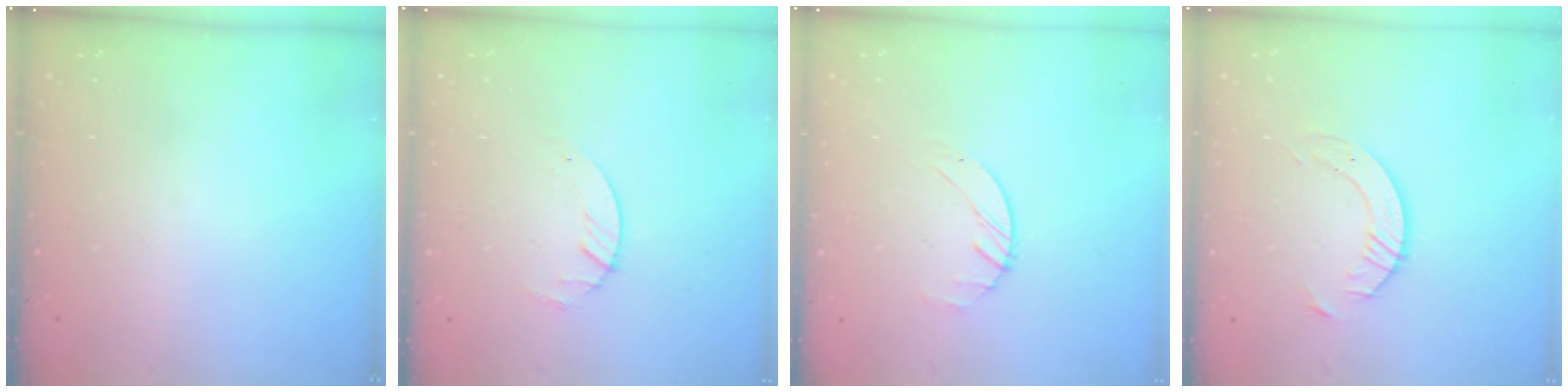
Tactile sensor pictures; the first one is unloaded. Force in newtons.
{"total": 1.8, "press": 1.8, "slide": 0.2}
{"total": 1.2, "press": 1.2, "slide": 0.2}
{"total": 5.3, "press": 5.3, "slide": 0.6}